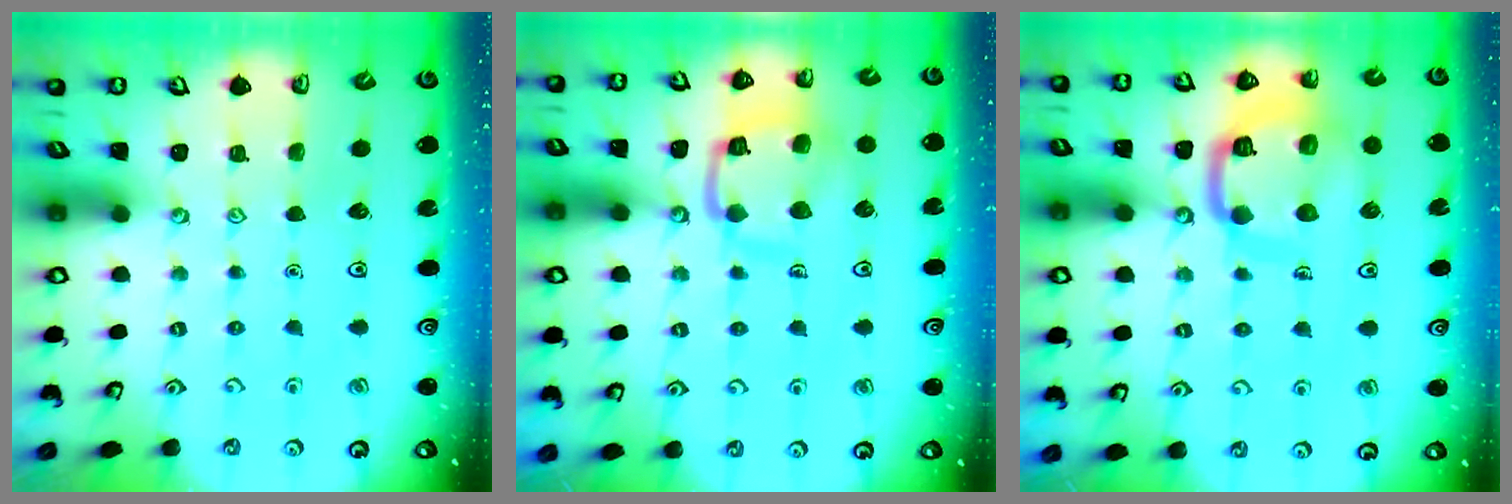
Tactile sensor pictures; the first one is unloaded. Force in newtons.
{"total": 13.3, "press": 13.2, "slide": 1.5}
{"total": 13.1, "press": 13.1, "slide": 1.1}